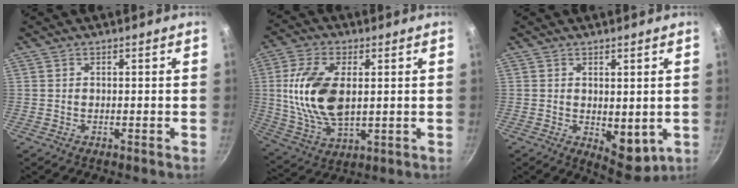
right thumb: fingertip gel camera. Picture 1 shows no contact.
{"total": 15.5, "force": [1.9, 8.6, 12.7], "torque": [-0.239, -0.005, 0.042]}
{"total": 6.7, "force": [0.0, 3.6, 5.6], "torque": [-0.057, -0.019, 0.011]}